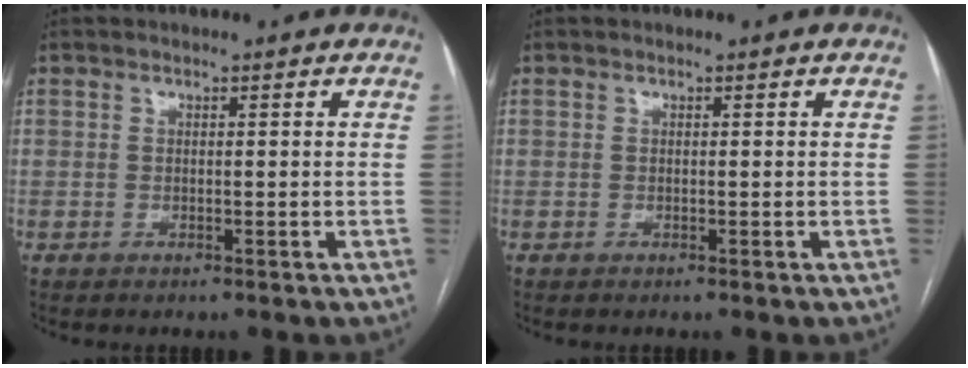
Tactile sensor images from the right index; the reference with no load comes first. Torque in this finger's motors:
{"motor_torque": [0.00, 0.00, 0.00, 0.00]}